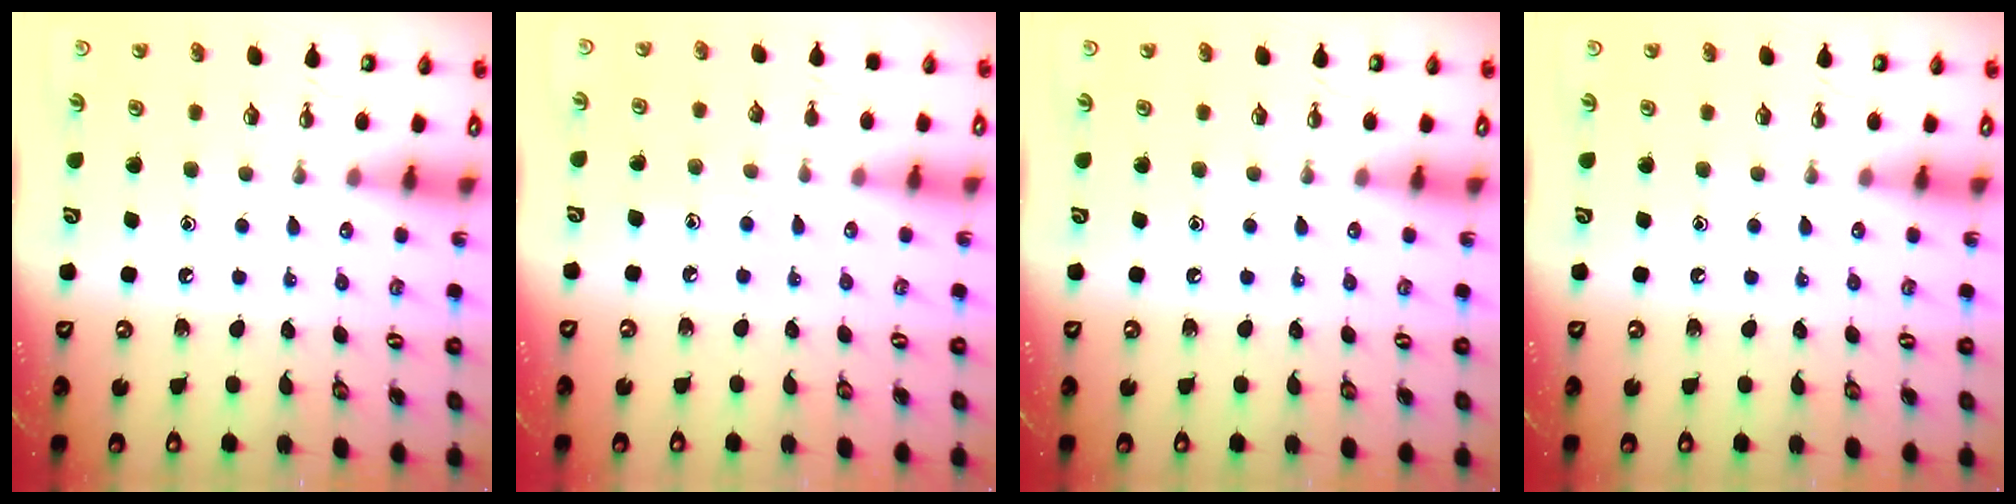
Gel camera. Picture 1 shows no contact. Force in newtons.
{"total": 3.5, "press": 3.5, "slide": 0.4}
{"total": 0.0}
{"total": 0.0}